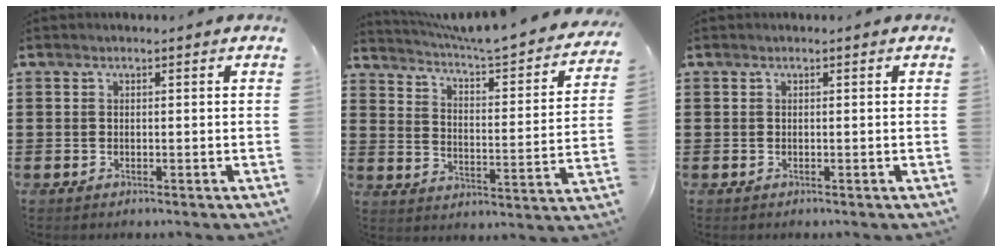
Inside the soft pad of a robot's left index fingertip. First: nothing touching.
{"total": 4.3, "force": [4.0, -0.4, 1.5], "torque": [-0.053, -0.042, 0.059]}
{"total": 0.0}